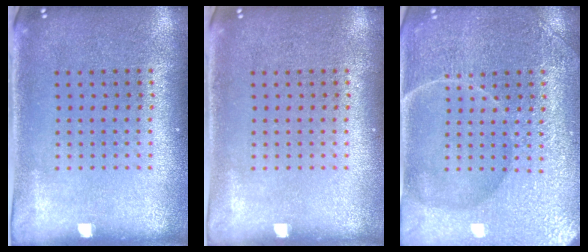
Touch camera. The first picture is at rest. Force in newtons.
{"total": 0.0}
{"total": 4.3, "press": 4.2, "slide": 0.5}